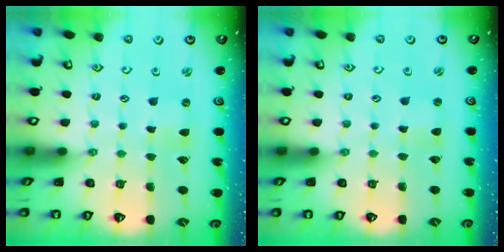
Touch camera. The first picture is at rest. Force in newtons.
{"total": 0.7, "press": 0.7, "slide": 0.2}